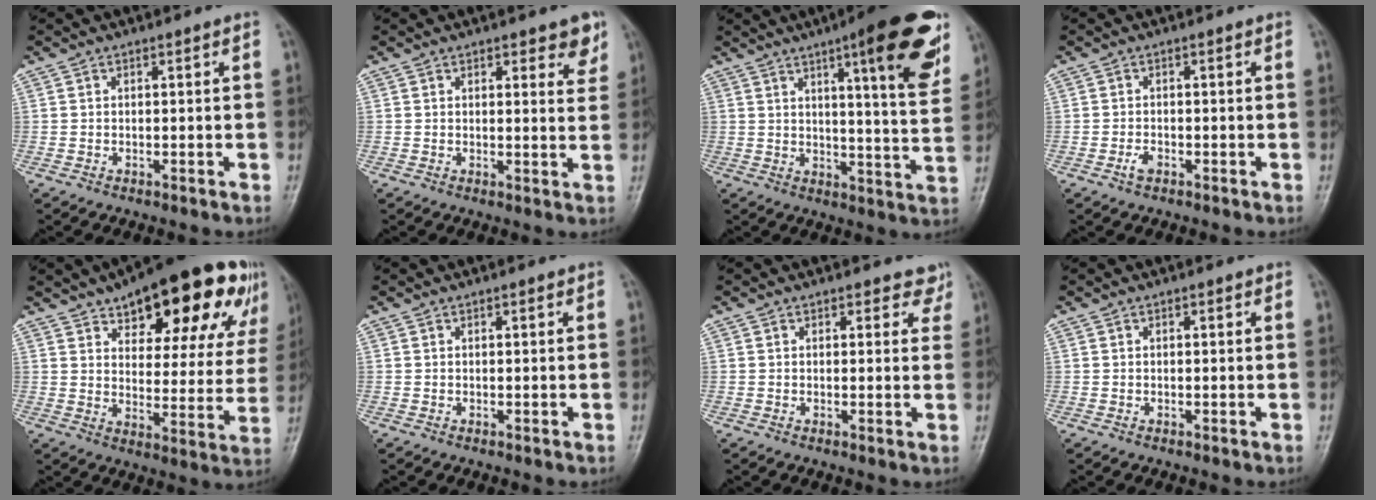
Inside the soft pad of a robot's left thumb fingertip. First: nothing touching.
{"total": 5.0, "force": [3.2, 2.1, 3.3], "torque": [-0.012, -0.017, 0.035]}
{"total": 17.5, "force": [9.1, 3.3, 14.6], "torque": [-0.162, -0.039, 0.119]}
{"total": 1.6, "force": [-0.9, 0.9, 1.0], "torque": [-0.022, 0.003, -0.018]}
{"total": 24.8, "force": [15.0, 10.1, 16.9], "torque": [-0.192, -0.028, 0.201]}
{"total": 0.6, "force": [0.4, 0.2, 0.5], "torque": [-0.007, -0.001, 0.004]}
{"total": 3.5, "force": [2.9, 1.9, 0.7], "torque": [0.028, -0.014, 0.020]}
{"total": 0.7, "force": [0.4, 0.3, 0.5], "torque": [-0.004, -0.001, 0.004]}